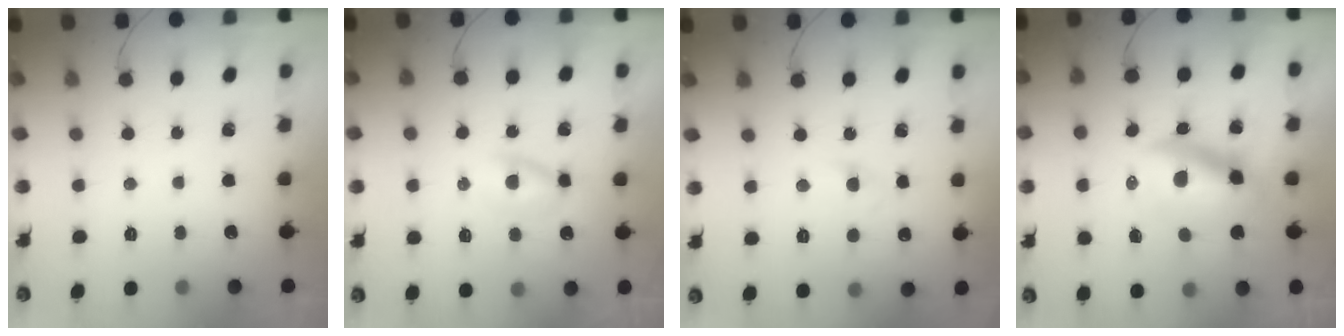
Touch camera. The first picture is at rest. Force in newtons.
{"total": 3.8, "press": 3.7, "slide": 1.0}
{"total": 3.0, "press": 2.8, "slide": 1.1}
{"total": 10.7, "press": 10.3, "slide": 2.8}